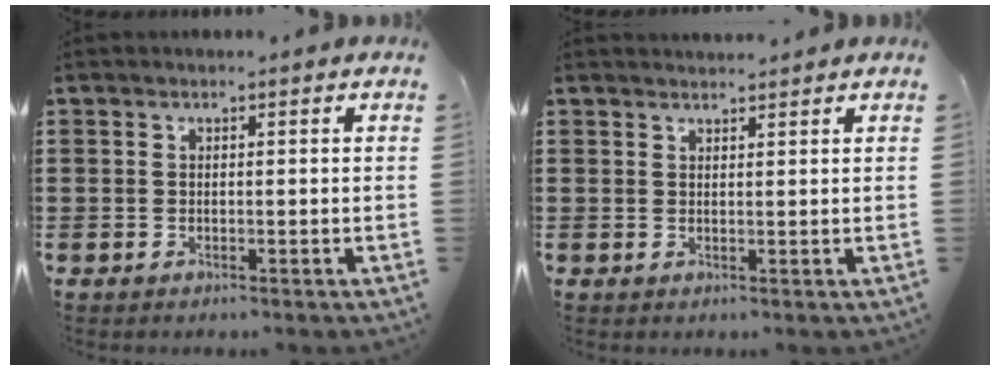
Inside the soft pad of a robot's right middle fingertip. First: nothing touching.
{"total": 1.4, "force": [1.4, 0.1, 0.0], "torque": [-0.003, 0.000, 0.027]}